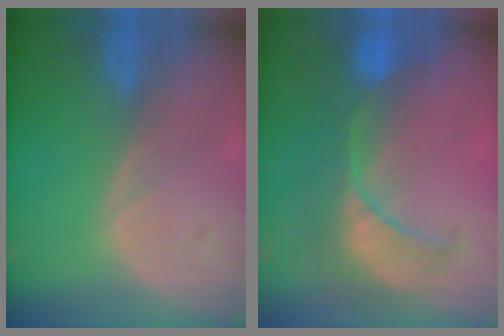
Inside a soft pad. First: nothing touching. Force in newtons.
{"total": 8.4, "press": 8.2, "slide": 1.9}